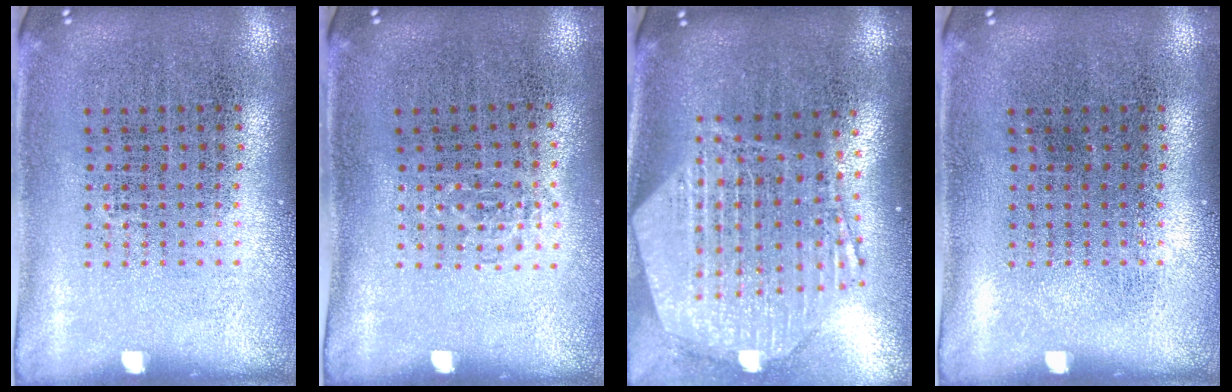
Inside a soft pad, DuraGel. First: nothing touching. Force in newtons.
{"total": 0.6, "press": 0.5, "slide": 0.3}
{"total": 3.0, "press": 2.4, "slide": 1.8}
{"total": 0.0}